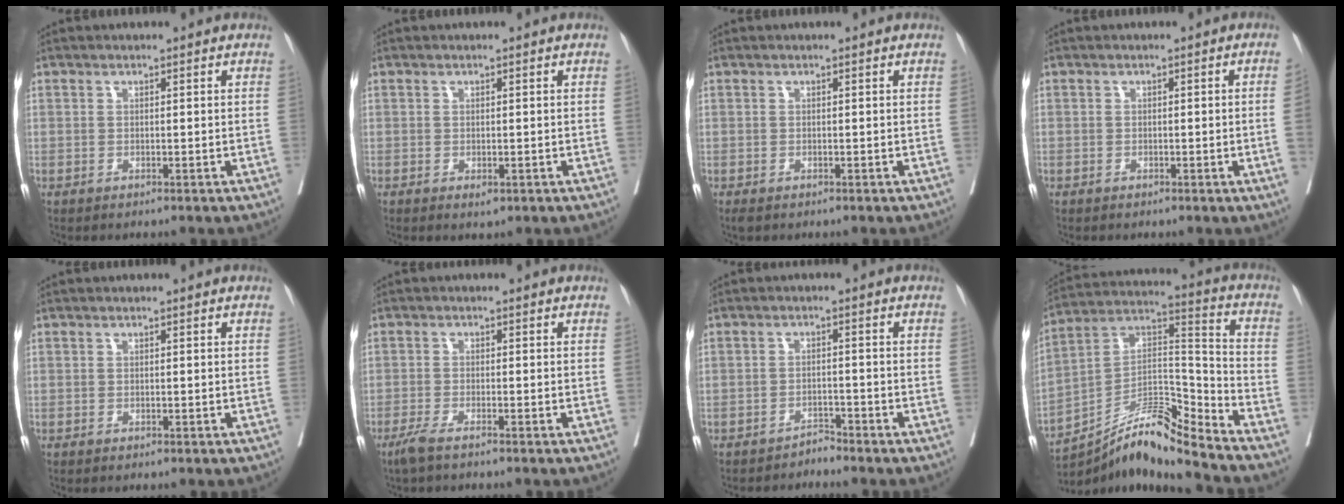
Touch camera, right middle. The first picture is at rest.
{"total": 0.9, "force": [-0.3, 0.4, 0.7], "torque": [-0.009, -0.003, 0.000]}
{"total": 1.1, "force": [-0.8, 0.6, 0.5], "torque": [-0.010, -0.004, -0.012]}
{"total": 2.0, "force": [-0.4, -0.3, 2.0], "torque": [-0.029, 0.003, -0.003]}
{"total": 0.0}
{"total": 2.7, "force": [-2.1, -0.1, 1.7], "torque": [-0.036, -0.005, -0.043]}
{"total": 1.8, "force": [-1.7, -0.1, -0.4], "torque": [0.017, -0.005, -0.029]}
{"total": 13.2, "force": [-11.6, -0.4, 6.2], "torque": [-0.108, 0.041, -0.204]}